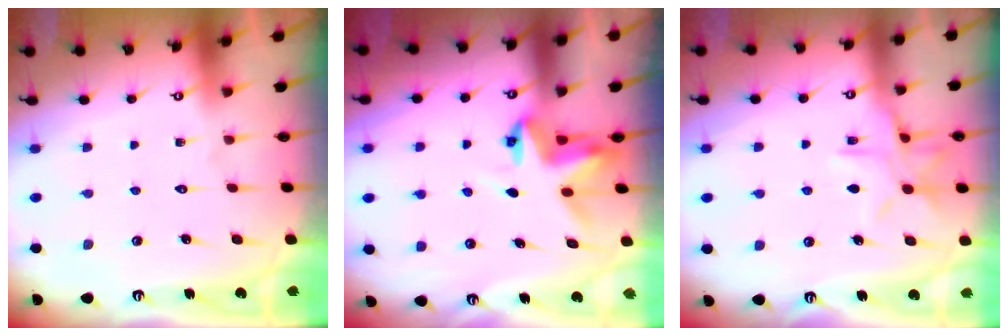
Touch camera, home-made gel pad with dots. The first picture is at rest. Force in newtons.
{"total": 4.6, "press": 4.6, "slide": 0.2}
{"total": 10.2, "press": 10.1, "slide": 0.8}